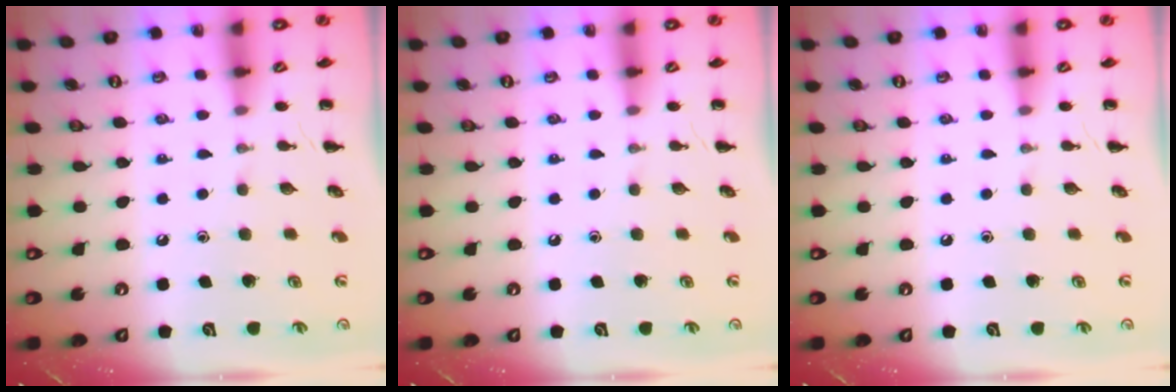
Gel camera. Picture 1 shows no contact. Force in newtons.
{"total": 0.0}
{"total": 0.0}